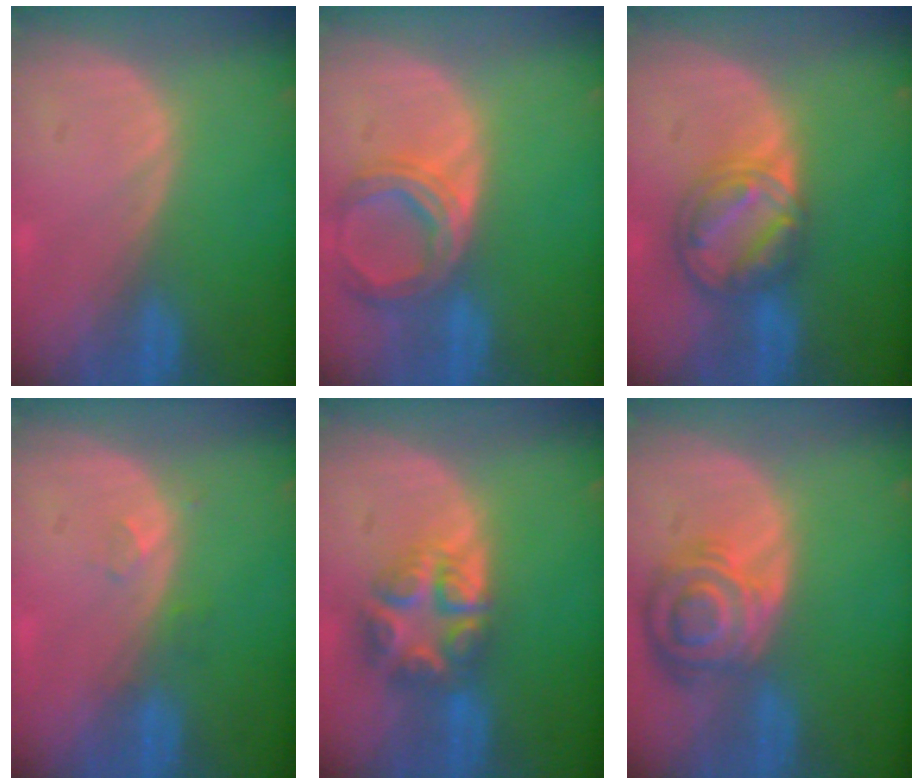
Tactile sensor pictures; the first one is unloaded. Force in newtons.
{"total": 6.9, "press": 6.4, "slide": 2.7}
{"total": 8.1, "press": 6.9, "slide": 4.4}
{"total": 1.9, "press": 1.6, "slide": 1.0}
{"total": 7.9, "press": 6.8, "slide": 4.0}
{"total": 8.4, "press": 7.4, "slide": 3.9}